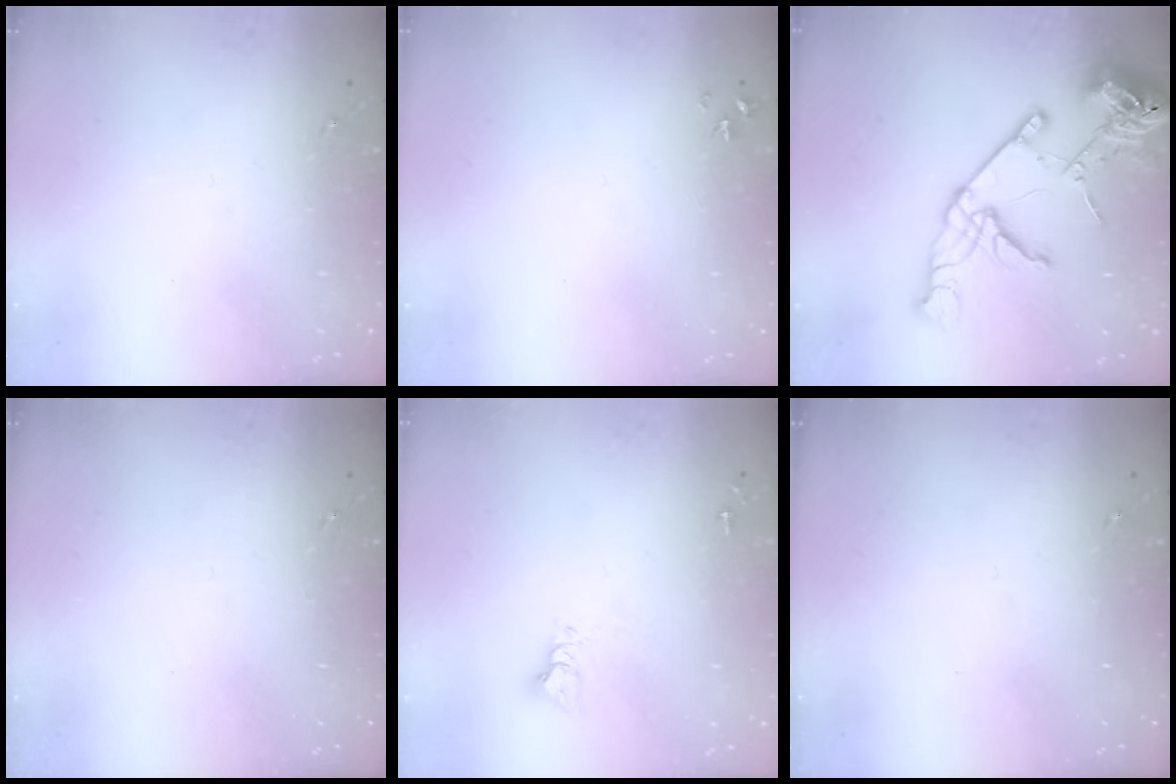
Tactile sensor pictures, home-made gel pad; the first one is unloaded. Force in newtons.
{"total": 3.2, "press": 3.2, "slide": 0.4}
{"total": 24.0, "press": 23.9, "slide": 2.5}
{"total": 0.0}
{"total": 6.2, "press": 6.2, "slide": 0.3}
{"total": 0.0}